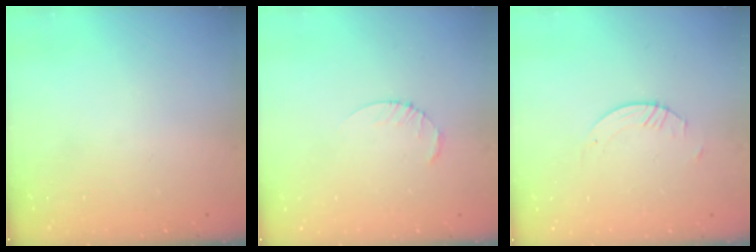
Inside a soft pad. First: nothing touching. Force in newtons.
{"total": 2.5, "press": 2.5, "slide": 0.3}
{"total": 0.8, "press": 0.8, "slide": 0.2}